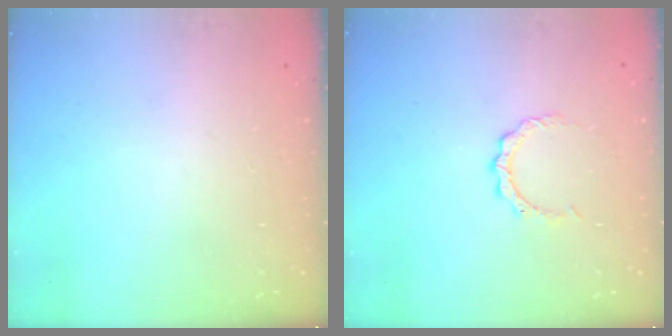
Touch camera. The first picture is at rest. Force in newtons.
{"total": 3.4, "press": 3.4, "slide": 0.3}